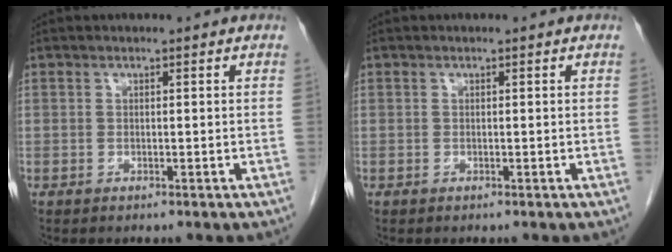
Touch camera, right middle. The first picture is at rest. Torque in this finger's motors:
{"motor_torque": [0.01, 0.08, 0.00, 0.00]}